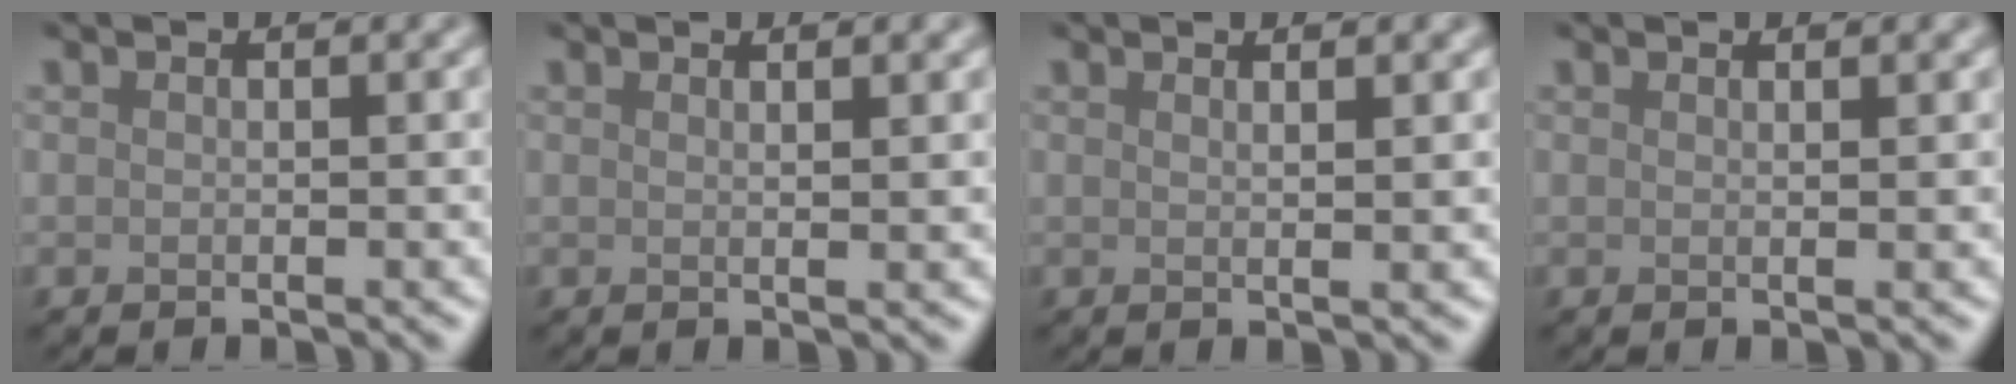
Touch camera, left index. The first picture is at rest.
{"total": 2.2, "force": [1.1, 0.7, 1.7], "torque": [-0.017, 0.004, 0.000]}
{"total": 2.3, "force": [1.2, 0.8, 1.8], "torque": [-0.019, 0.004, -0.001]}
{"total": 1.6, "force": [0.9, 0.6, 1.2], "torque": [-0.011, 0.001, 0.001]}